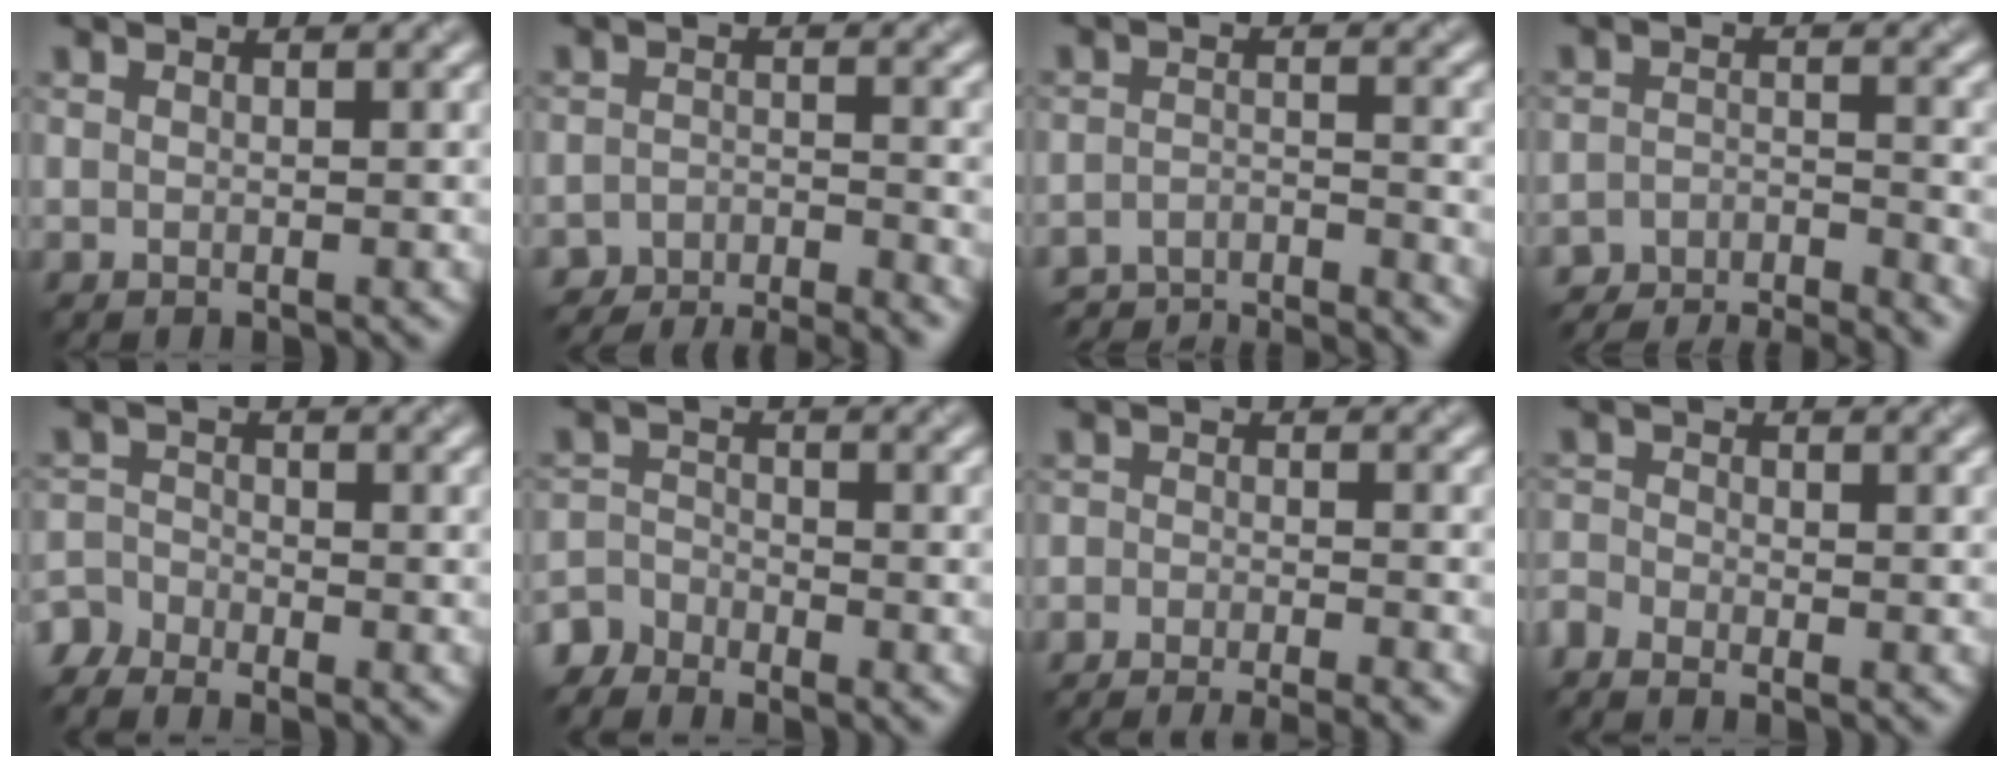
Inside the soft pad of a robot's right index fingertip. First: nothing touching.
{"total": 5.6, "force": [-5.5, 0.5, 0.8], "torque": [-0.012, -0.008, -0.089]}
{"total": 6.8, "force": [-6.6, 0.8, 1.7], "torque": [-0.031, -0.007, -0.112]}
{"total": 6.9, "force": [-6.7, 0.9, 1.5], "torque": [-0.023, -0.009, -0.114]}
{"total": 3.6, "force": [-3.3, 1.2, 0.8], "torque": [-0.016, -0.008, -0.063]}
{"total": 2.6, "force": [-2.5, 0.7, 0.2], "torque": [-0.005, -0.002, -0.061]}
{"total": 7.1, "force": [-6.3, 1.7, 2.7], "torque": [-0.029, -0.012, -0.078]}
{"total": 2.1, "force": [-1.9, 0.3, 0.9], "torque": [-0.035, -0.006, -0.040]}